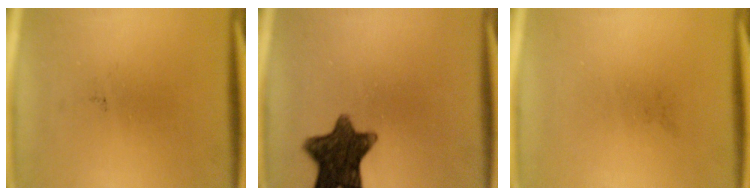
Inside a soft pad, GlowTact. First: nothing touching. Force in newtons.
{"total": 11.4}
{"total": 0.0}